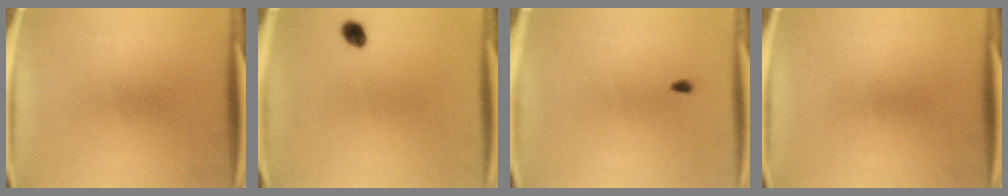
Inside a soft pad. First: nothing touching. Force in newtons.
{"total": 2.2}
{"total": 0.6}
{"total": 0.0}